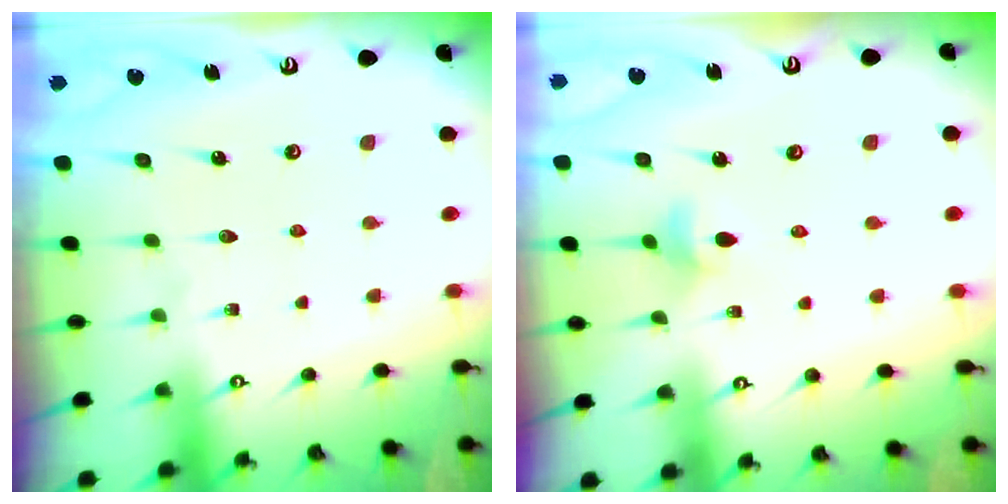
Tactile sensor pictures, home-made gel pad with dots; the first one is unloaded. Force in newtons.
{"total": 5.0, "press": 4.9, "slide": 1.0}